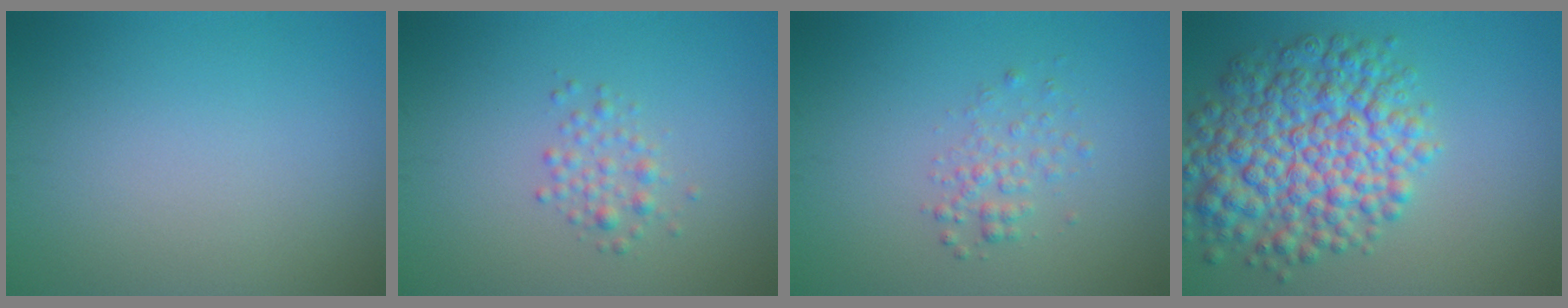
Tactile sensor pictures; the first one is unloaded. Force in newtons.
{"total": 1.6, "press": 1.6, "slide": 0.0}
{"total": 1.7, "press": 1.7, "slide": 0.1}
{"total": 9.1, "press": 9.1, "slide": 0.3}